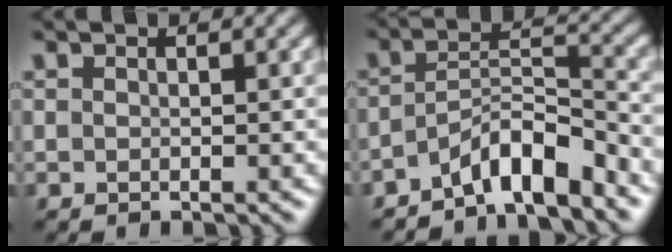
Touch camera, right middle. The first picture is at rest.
{"total": 5.4, "force": [-4.0, 1.4, 3.3], "torque": [-0.049, 0.009, -0.075]}